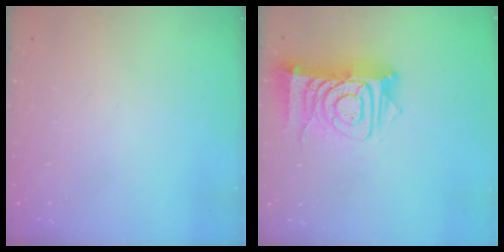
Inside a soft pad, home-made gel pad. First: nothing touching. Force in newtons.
{"total": 14.5, "press": 14.4, "slide": 1.6}